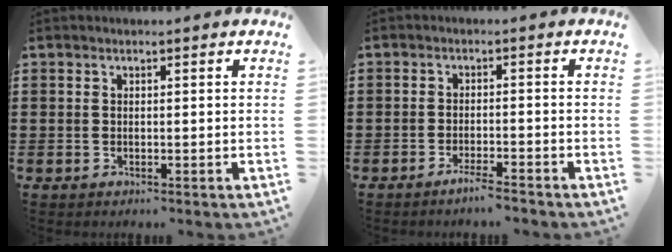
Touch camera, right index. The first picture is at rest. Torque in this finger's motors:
{"motor_torque": [0.99, 1.05, 0.11, 0.05]}